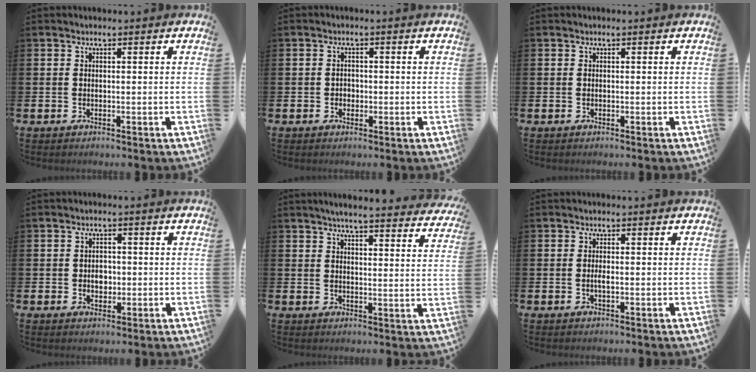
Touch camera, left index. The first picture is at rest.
{"total": 1.2, "force": [-0.3, 1.2, 0.4], "torque": [-0.002, 0.004, -0.009]}
{"total": 0.0}
{"total": 2.2, "force": [-0.1, 1.8, 1.2], "torque": [-0.009, 0.002, -0.009]}
{"total": 4.9, "force": [4.7, -0.1, 1.4], "torque": [-0.031, -0.032, 0.078]}
{"total": 1.1, "force": [-0.1, 0.3, 1.0], "torque": [-0.027, 0.005, -0.002]}